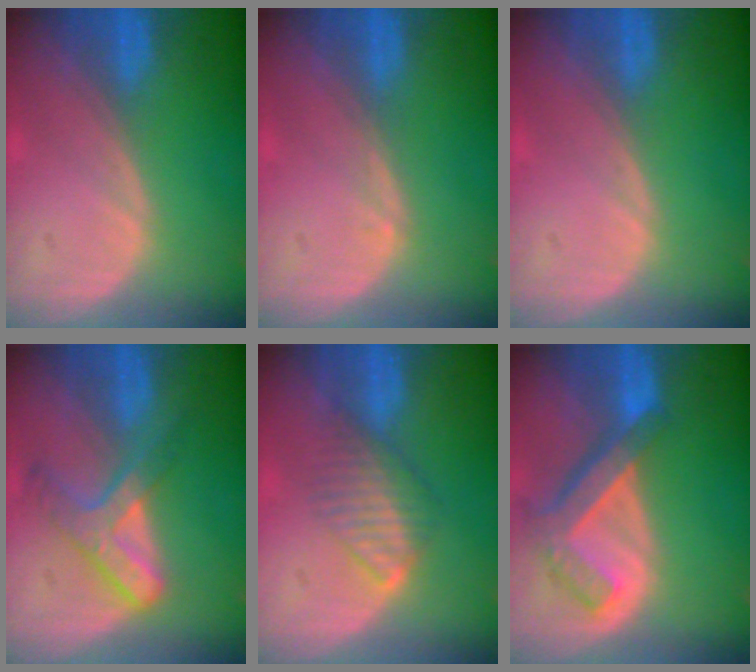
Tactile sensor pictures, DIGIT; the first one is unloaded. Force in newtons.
{"total": 0.8, "press": 0.7, "slide": 0.1}
{"total": 0.0}
{"total": 6.8, "press": 5.9, "slide": 3.4}
{"total": 4.5, "press": 4.4, "slide": 0.7}
{"total": 7.6, "press": 6.5, "slide": 3.8}